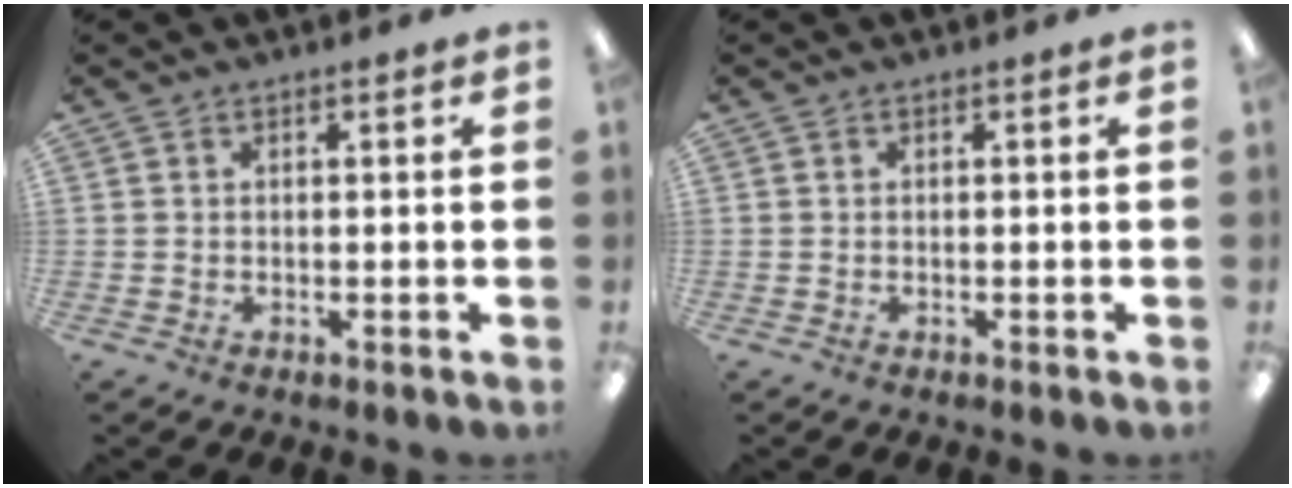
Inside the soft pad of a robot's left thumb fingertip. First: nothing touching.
{"total": 0.0}